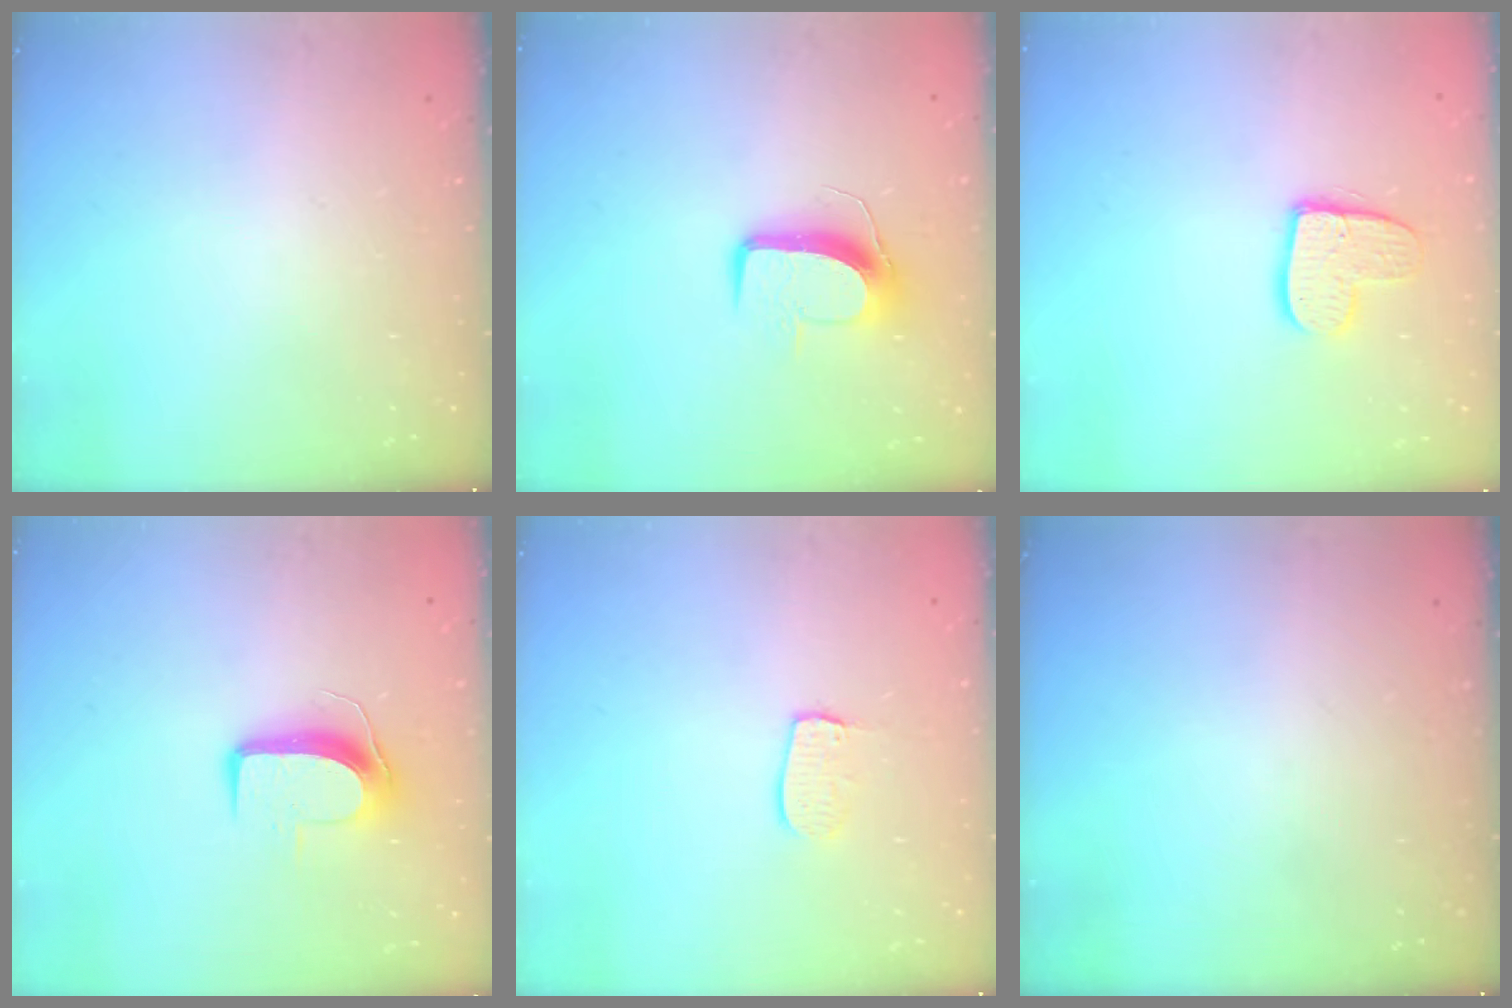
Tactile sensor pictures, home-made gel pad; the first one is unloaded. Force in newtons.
{"total": 9.6, "press": 9.6, "slide": 0.2}
{"total": 11.6, "press": 11.6, "slide": 1.0}
{"total": 8.8, "press": 8.8, "slide": 0.2}
{"total": 6.6, "press": 6.6, "slide": 0.5}
{"total": 0.0}